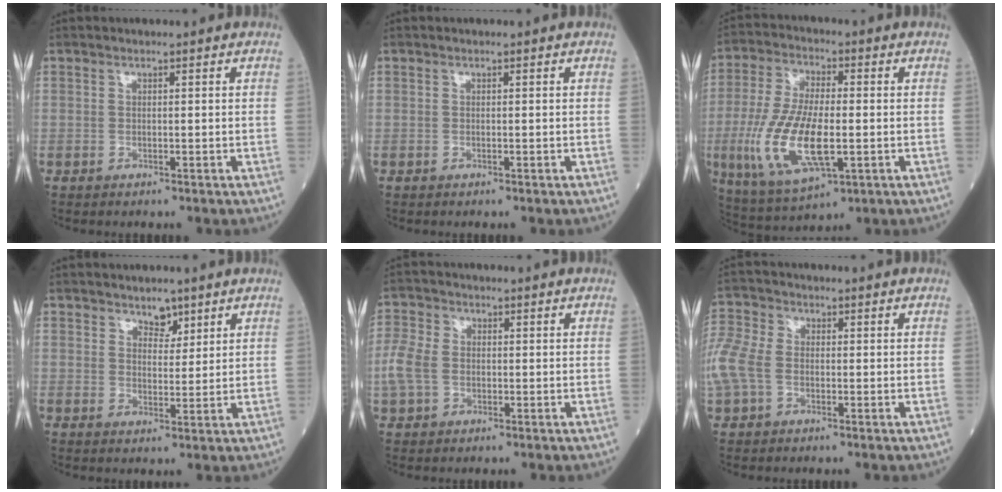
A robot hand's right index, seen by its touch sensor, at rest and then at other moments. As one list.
[{"total": 0.0}, {"total": 14.3, "force": [-2.8, 4.5, 13.3], "torque": [-0.286, -0.017, -0.045]}, {"total": 3.0, "force": [2.2, 1.7, 1.2], "torque": [-0.012, -0.001, 0.036]}, {"total": 4.8, "force": [-0.8, 3.3, 3.3], "torque": [-0.106, 0.010, -0.020]}, {"total": 14.7, "force": [-1.5, 11.4, 9.2], "torque": [-0.292, 0.030, -0.030]}]